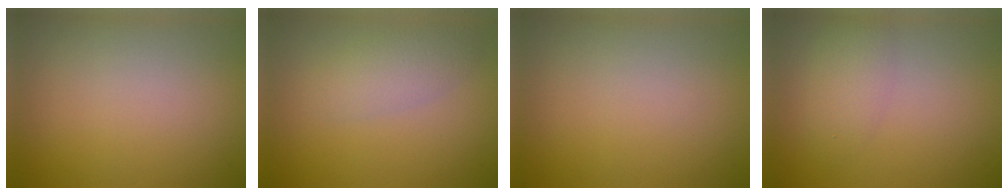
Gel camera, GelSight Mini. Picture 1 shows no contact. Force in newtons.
{"total": 2.5, "press": 2.5, "slide": 0.1}
{"total": 0.0}
{"total": 2.4, "press": 2.4, "slide": 0.1}